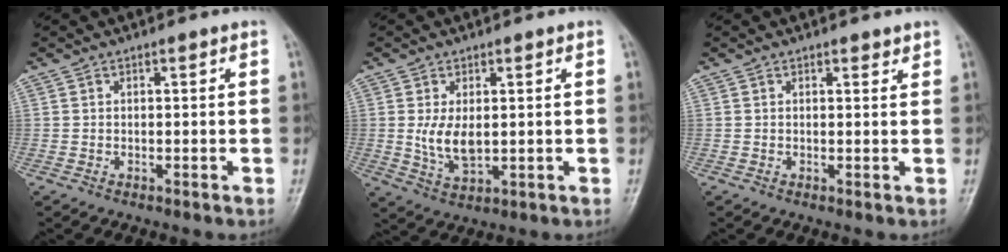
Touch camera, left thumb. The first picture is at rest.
{"total": 5.7, "force": [0.6, 3.2, 4.7], "torque": [-0.087, -0.015, 0.018]}
{"total": 1.3, "force": [1.0, 0.6, 0.5], "torque": [-0.001, -0.007, 0.011]}